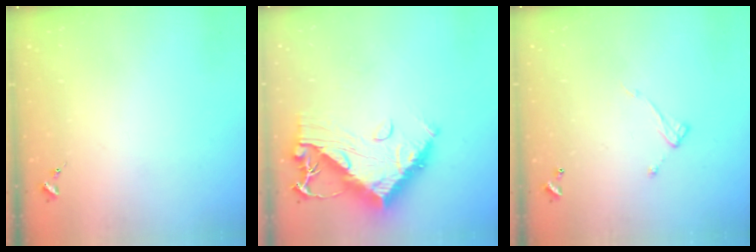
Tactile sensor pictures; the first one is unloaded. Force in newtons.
{"total": 14.5, "press": 14.4, "slide": 1.6}
{"total": 7.5, "press": 7.4, "slide": 0.4}